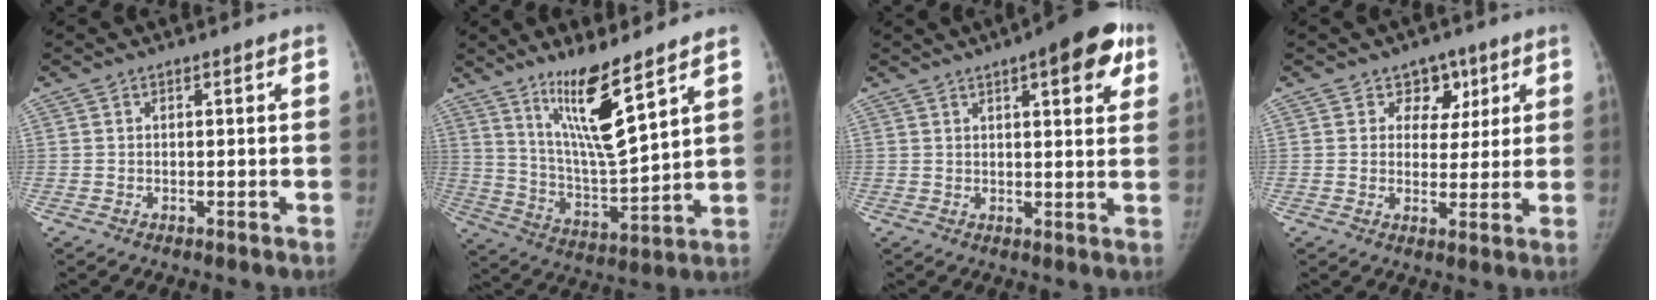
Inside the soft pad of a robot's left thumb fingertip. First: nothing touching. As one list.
[{"total": 13.7, "force": [9.0, 1.9, 10.2], "torque": [-0.175, -0.074, 0.177]}, {"total": 11.5, "force": [5.7, 3.8, 9.2], "torque": [-0.088, -0.011, 0.066]}, {"total": 5.8, "force": [3.1, 4.7, 1.5], "torque": [0.018, -0.011, 0.044]}]